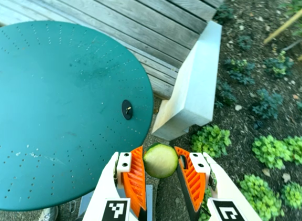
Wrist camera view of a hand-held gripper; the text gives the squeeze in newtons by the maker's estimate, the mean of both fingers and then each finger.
{"total": 10.8, "left": 10.6, "right": 11.1}